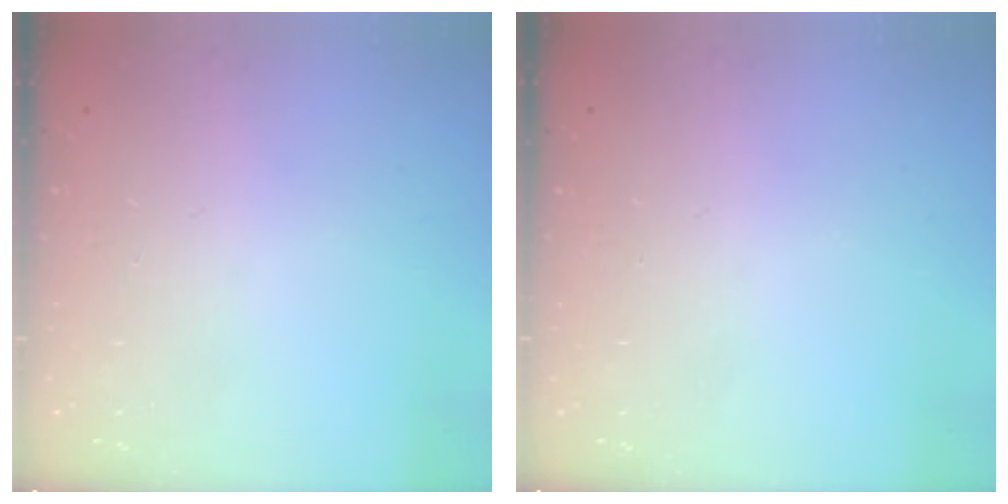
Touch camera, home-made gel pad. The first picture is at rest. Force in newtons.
{"total": 0.0}